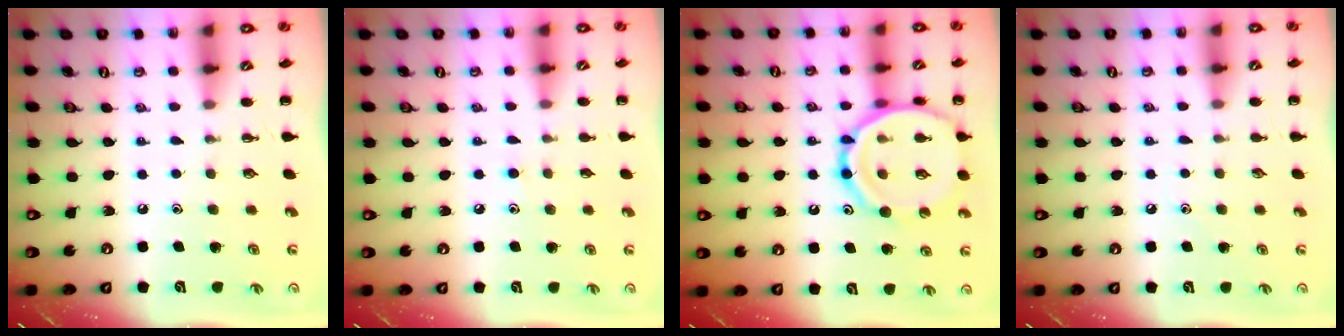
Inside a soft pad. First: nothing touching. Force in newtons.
{"total": 6.2, "press": 5.7, "slide": 2.4}
{"total": 19.4, "press": 19.2, "slide": 2.5}
{"total": 4.7, "press": 4.4, "slide": 1.7}